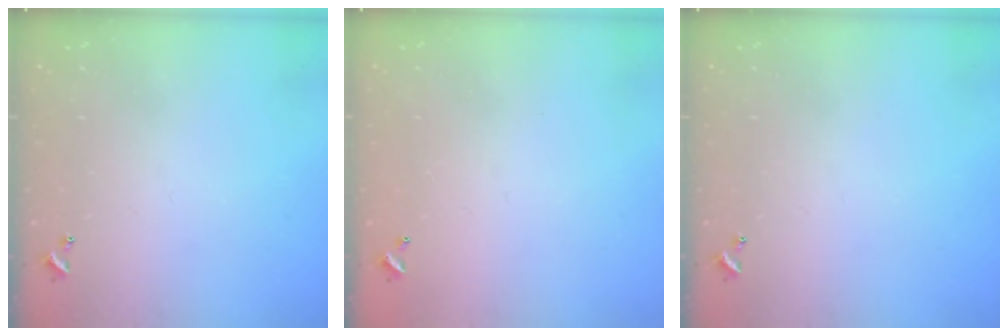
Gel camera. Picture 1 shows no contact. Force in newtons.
{"total": 2.8, "press": 2.8, "slide": 0.1}
{"total": 0.0}